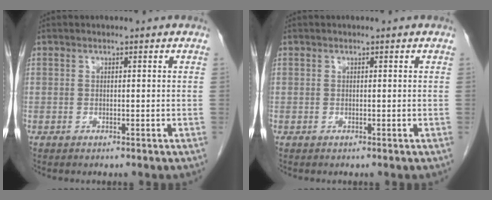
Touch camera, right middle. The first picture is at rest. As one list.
[{"total": 0.0}]